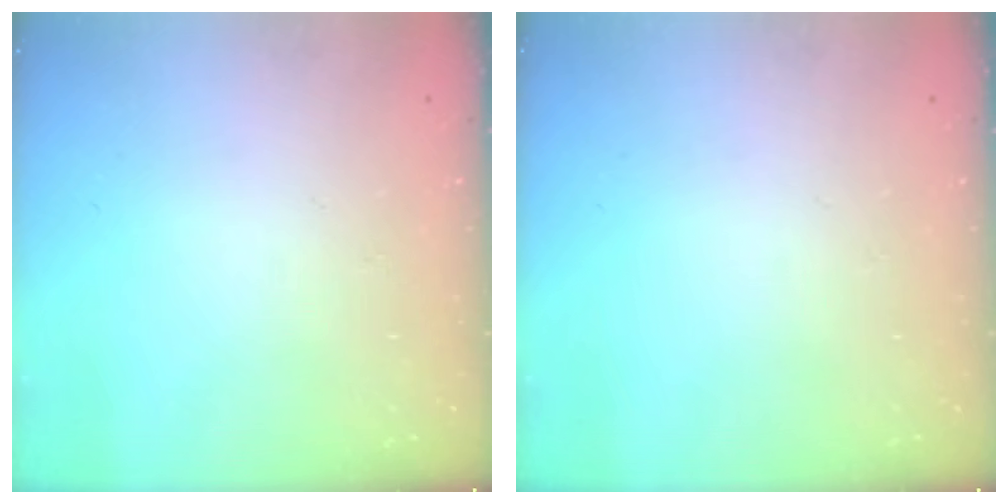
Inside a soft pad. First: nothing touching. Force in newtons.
{"total": 0.0}